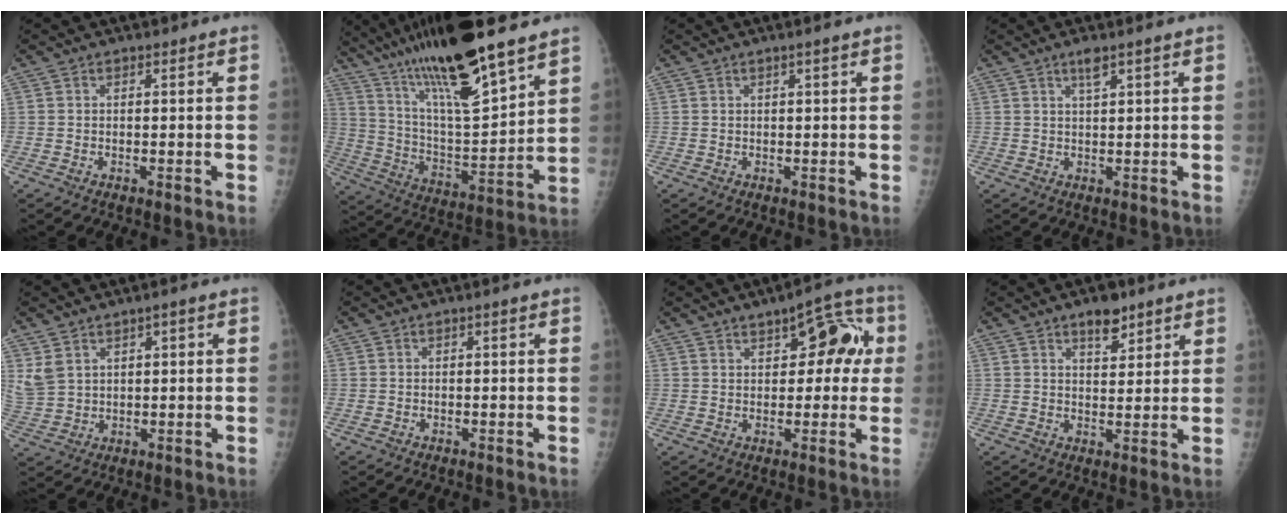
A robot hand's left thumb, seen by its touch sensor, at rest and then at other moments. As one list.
[{"total": 23.7, "force": [17.4, 3.5, 15.7], "torque": [-0.266, -0.069, 0.313]}, {"total": 0.7, "force": [0.4, -0.1, 0.5], "torque": [-0.012, -0.002, 0.010]}, {"total": 2.1, "force": [1.4, 0.4, 1.6], "torque": [-0.028, -0.005, 0.026]}, {"total": 4.8, "force": [2.6, 3.5, 2.1], "torque": [-0.037, -0.010, 0.064]}, {"total": 0.0}, {"total": 9.9, "force": [3.0, 5.5, 7.6], "torque": [-0.049, 0.018, 0.032]}, {"total": 5.4, "force": [3.7, 2.7, 3.0], "torque": [-0.021, -0.021, 0.055]}]